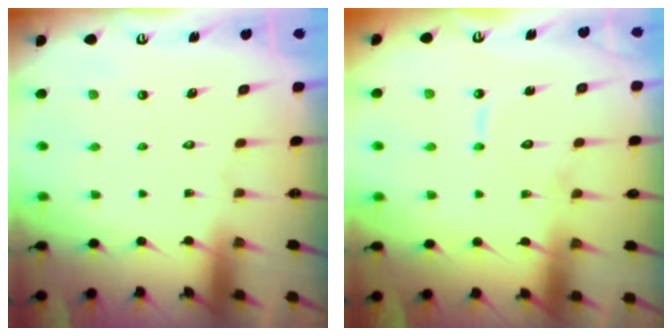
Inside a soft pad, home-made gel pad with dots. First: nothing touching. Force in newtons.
{"total": 7.4, "press": 7.3, "slide": 0.7}